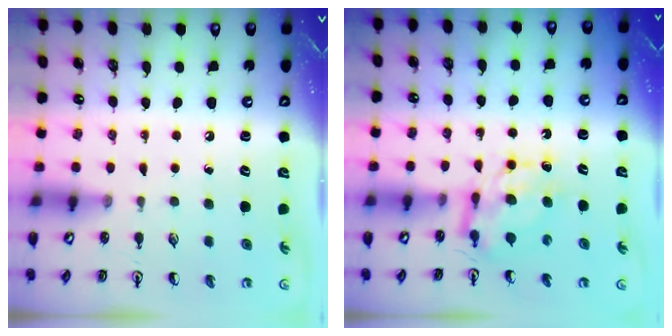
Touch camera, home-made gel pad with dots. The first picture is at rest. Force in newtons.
{"total": 7.0, "press": 7.0, "slide": 0.6}